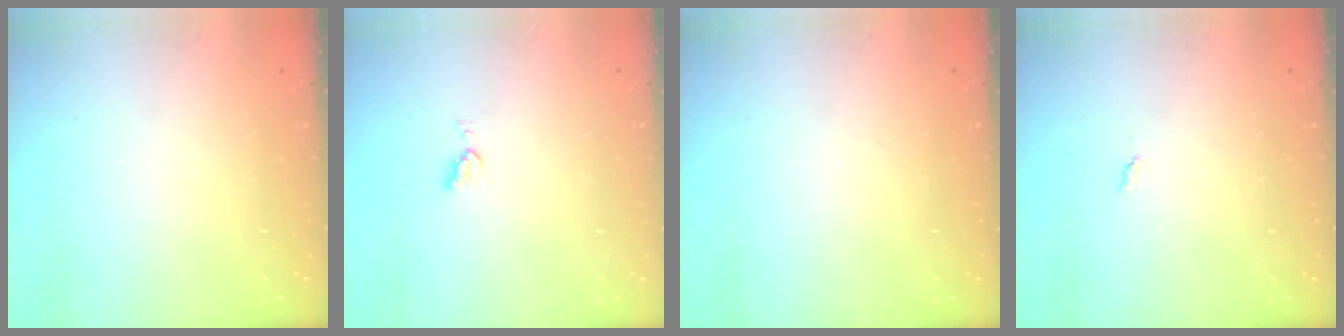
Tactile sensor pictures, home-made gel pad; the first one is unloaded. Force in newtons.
{"total": 3.6, "press": 3.5, "slide": 0.4}
{"total": 0.0}
{"total": 3.9, "press": 3.8, "slide": 0.5}